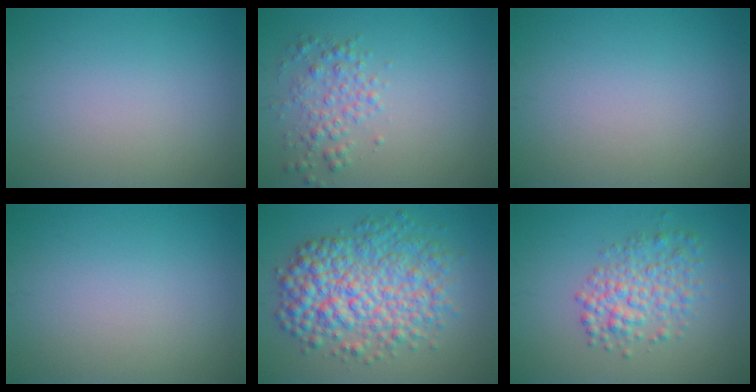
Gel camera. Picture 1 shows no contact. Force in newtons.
{"total": 2.5, "press": 2.5, "slide": 0.1}
{"total": 0.0}
{"total": 0.0}
{"total": 8.2, "press": 8.2, "slide": 0.1}
{"total": 3.9, "press": 3.9, "slide": 0.2}